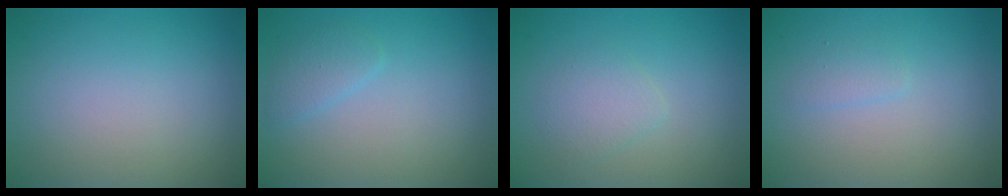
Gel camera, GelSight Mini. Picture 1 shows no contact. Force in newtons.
{"total": 1.4, "press": 1.4, "slide": 0.1}
{"total": 1.8, "press": 1.8, "slide": 0.1}
{"total": 0.9, "press": 0.9, "slide": 0.0}